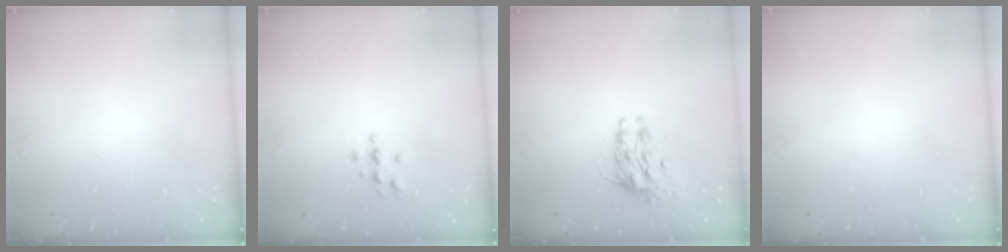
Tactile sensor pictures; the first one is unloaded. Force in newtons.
{"total": 3.7, "press": 3.6, "slide": 0.5}
{"total": 10.4, "press": 10.3, "slide": 0.8}
{"total": 0.0}